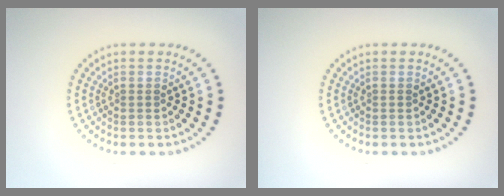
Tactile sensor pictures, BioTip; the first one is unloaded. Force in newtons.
{"total": 0.0}